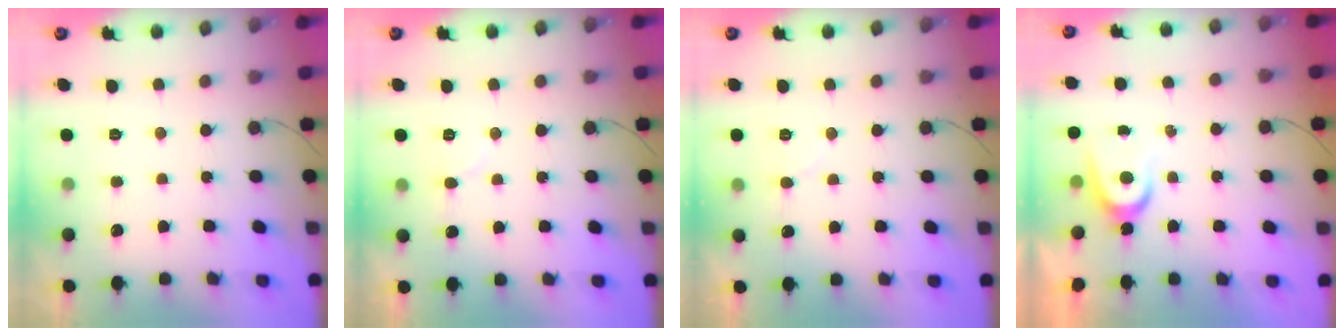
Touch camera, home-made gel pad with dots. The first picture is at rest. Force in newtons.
{"total": 4.5, "press": 4.5, "slide": 0.4}
{"total": 3.5, "press": 3.4, "slide": 0.3}
{"total": 5.2, "press": 5.2, "slide": 0.4}